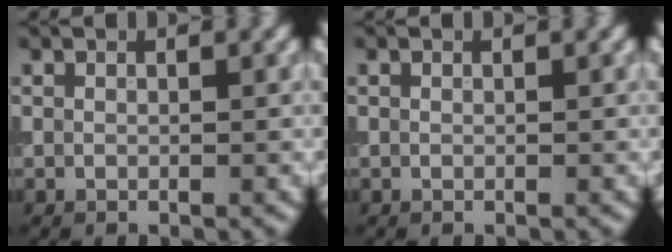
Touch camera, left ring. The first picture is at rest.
{"total": 0.0}